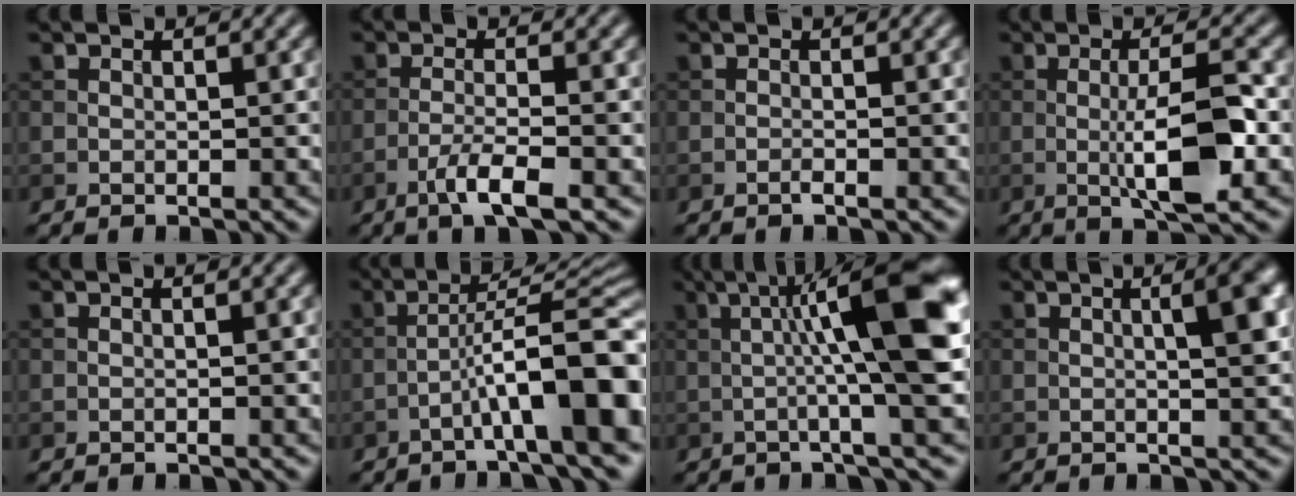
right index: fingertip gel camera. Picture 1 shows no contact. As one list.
[{"total": 3.8, "force": [-2.1, 0.5, 3.1], "torque": [-0.059, 0.005, -0.047]}, {"total": 0.8, "force": [-0.5, 0.1, 0.6], "torque": [-0.011, 0.002, -0.011]}, {"total": 6.9, "force": [-1.0, 1.5, 6.7], "torque": [-0.112, 0.001, -0.019]}, {"total": 0.8, "force": [0.0, 0.2, 0.8], "torque": [-0.010, 0.001, -0.002]}, {"total": 10.1, "force": [-3.4, 1.7, 9.3], "torque": [-0.132, 0.027, -0.054]}, {"total": 11.8, "force": [1.4, 1.7, 11.6], "torque": [-0.150, 0.019, 0.021]}, {"total": 4.6, "force": [0.7, 1.2, 4.4], "torque": [-0.045, 0.018, 0.003]}]